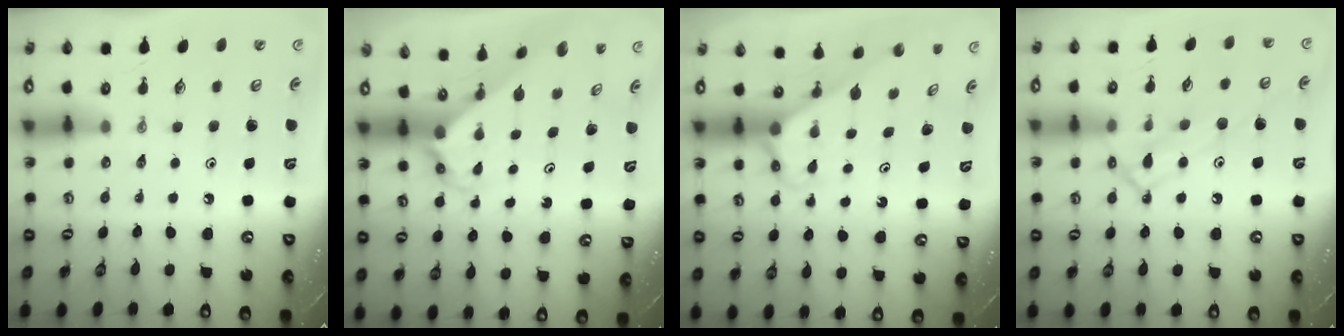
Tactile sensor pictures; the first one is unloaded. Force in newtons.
{"total": 3.6, "press": 3.6, "slide": 0.4}
{"total": 2.8, "press": 2.8, "slide": 0.1}
{"total": 12.5, "press": 12.5, "slide": 0.9}